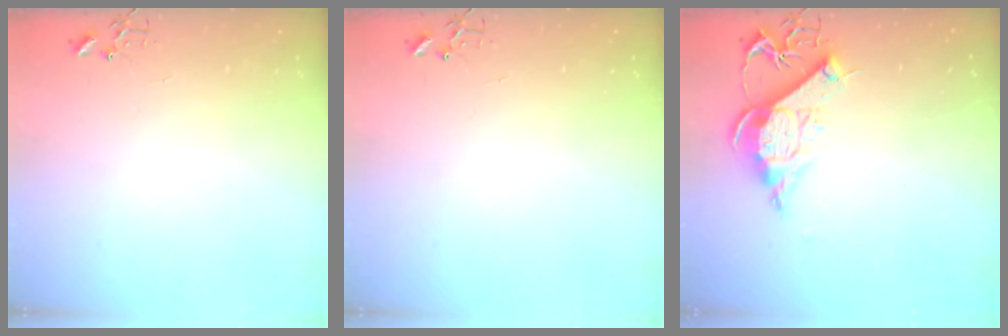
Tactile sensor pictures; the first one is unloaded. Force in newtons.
{"total": 0.0}
{"total": 11.9, "press": 11.7, "slide": 1.8}